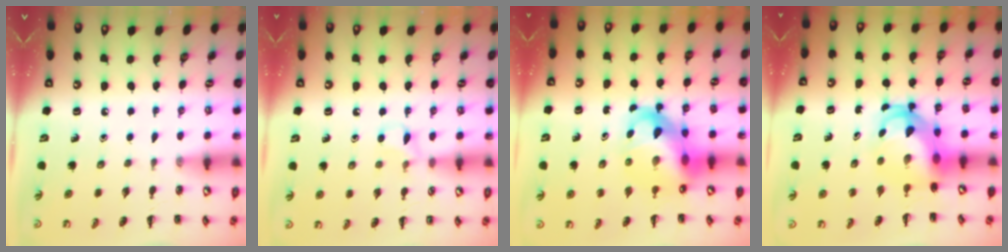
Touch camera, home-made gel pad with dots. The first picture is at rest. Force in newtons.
{"total": 6.4, "press": 6.1, "slide": 1.9}
{"total": 13.3, "press": 12.8, "slide": 3.8}
{"total": 4.9, "press": 4.8, "slide": 1.0}